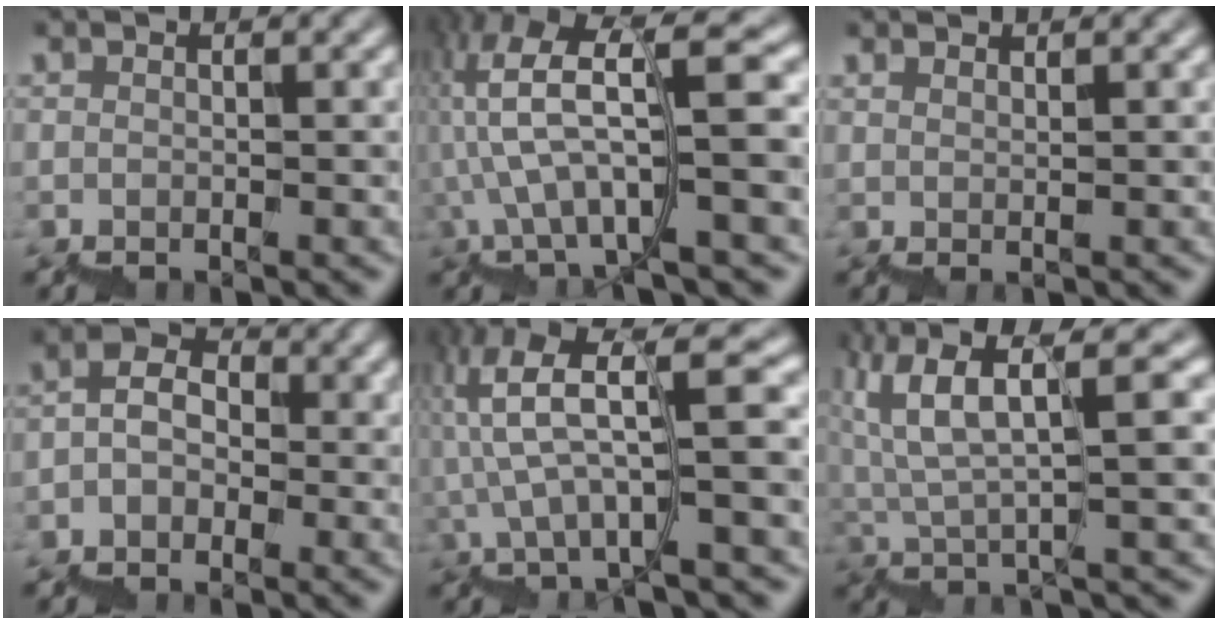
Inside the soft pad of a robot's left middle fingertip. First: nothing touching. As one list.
[{"total": 10.2, "force": [0.5, 3.3, 9.6], "torque": [-0.180, 0.032, 0.016]}, {"total": 0.9, "force": [0.7, 0.2, 0.4], "torque": [0.008, -0.001, 0.015]}, {"total": 2.6, "force": [-0.4, 2.0, 1.5], "torque": [-0.030, 0.022, -0.016]}, {"total": 9.1, "force": [1.0, 2.5, 8.7], "torque": [-0.168, 0.035, 0.022]}, {"total": 7.4, "force": [4.4, 0.7, 5.9], "torque": [-0.104, 0.030, 0.082]}]